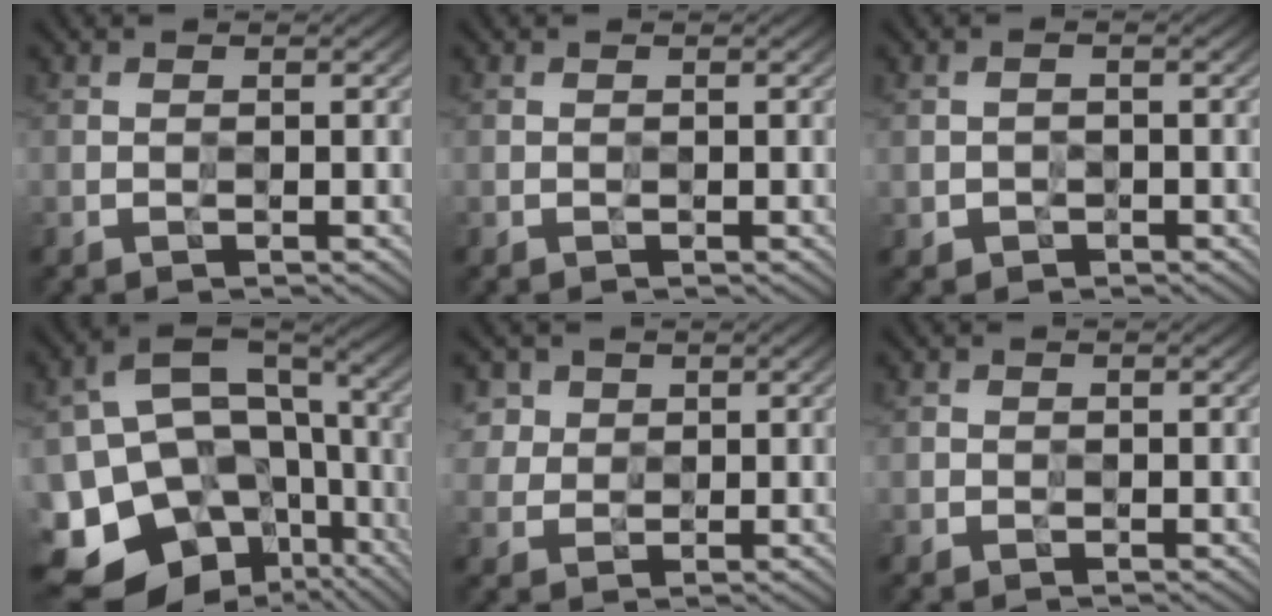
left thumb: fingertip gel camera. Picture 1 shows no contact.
{"total": 0.0}
{"total": 1.4, "force": [-0.7, 1.0, 0.5], "torque": [-0.014, -0.002, -0.014]}
{"total": 19.6, "force": [-7.7, 14.2, 11.1], "torque": [-0.236, -0.021, -0.079]}
{"total": 3.7, "force": [1.9, 3.0, 1.1], "torque": [-0.042, -0.004, 0.047]}
{"total": 0.6, "force": [-0.2, 0.5, -0.1], "torque": [0.005, -0.002, -0.008]}